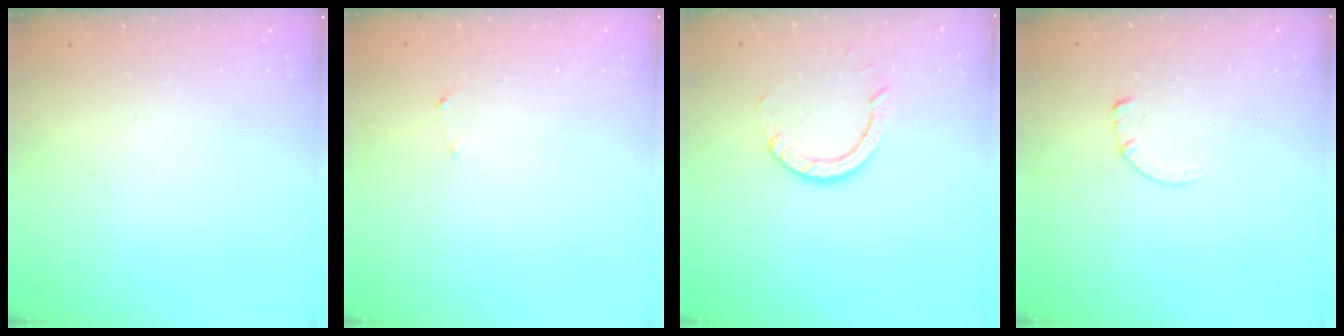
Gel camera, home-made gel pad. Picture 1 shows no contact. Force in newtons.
{"total": 1.5, "press": 1.5, "slide": 0.2}
{"total": 5.6, "press": 5.6, "slide": 0.4}
{"total": 0.7, "press": 0.6, "slide": 0.2}